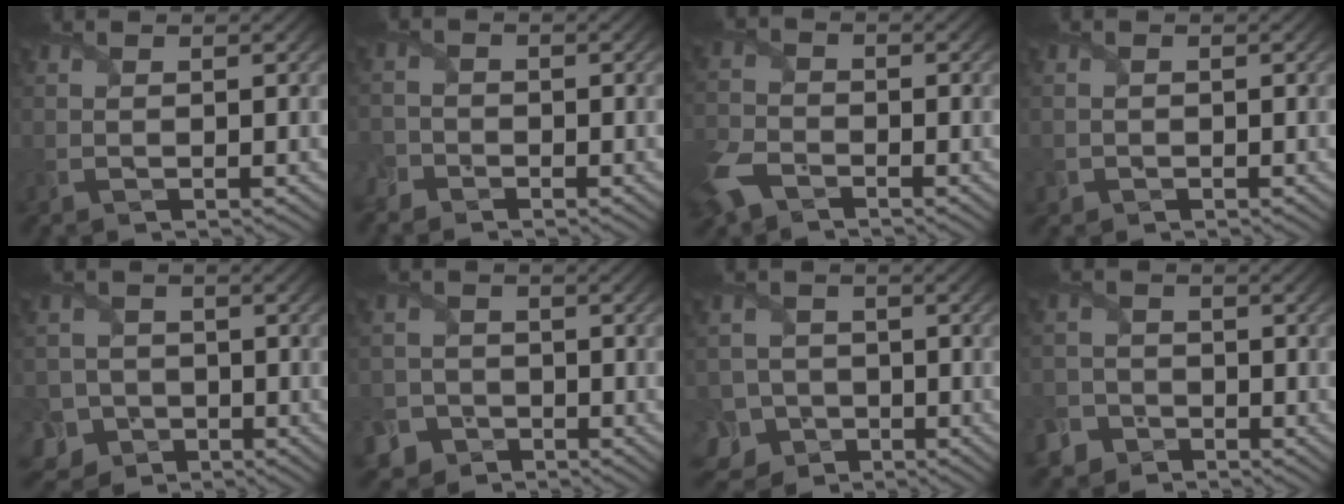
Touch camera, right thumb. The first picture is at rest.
{"total": 2.0, "force": [-1.6, 1.2, 0.1], "torque": [0.000, 0.000, -0.045]}
{"total": 6.1, "force": [-4.0, 3.5, 3.1], "torque": [-0.088, -0.014, -0.093]}
{"total": 1.1, "force": [-0.5, 1.0, 0.0], "torque": [0.003, -0.006, -0.012]}
{"total": 7.6, "force": [-3.4, 6.6, 1.7], "torque": [-0.047, -0.022, -0.085]}
{"total": 5.3, "force": [-3.4, 4.0, 0.5], "torque": [0.001, -0.008, -0.073]}
{"total": 8.3, "force": [-4.2, 6.9, 2.1], "torque": [-0.049, -0.029, -0.092]}
{"total": 4.6, "force": [-3.3, 3.2, 0.5], "torque": [0.002, -0.002, -0.072]}